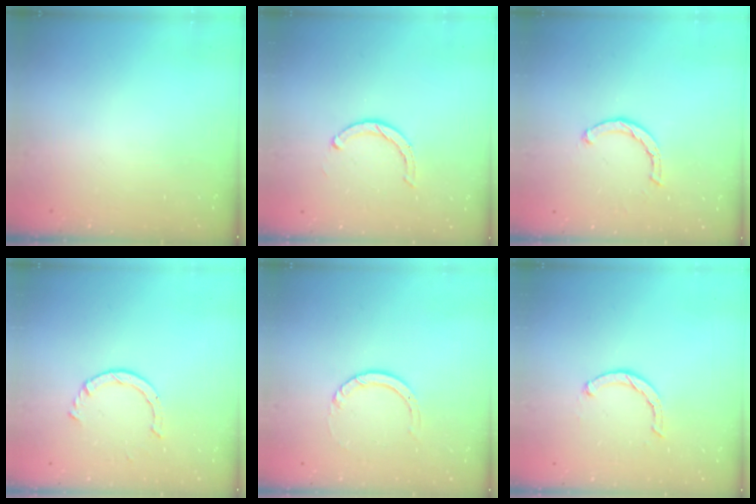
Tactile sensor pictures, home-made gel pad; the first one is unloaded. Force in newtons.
{"total": 4.1, "press": 4.1, "slide": 0.4}
{"total": 2.1, "press": 2.1, "slide": 0.1}
{"total": 2.3, "press": 2.3, "slide": 0.2}
{"total": 3.0, "press": 3.0, "slide": 0.3}
{"total": 2.5, "press": 2.5, "slide": 0.4}